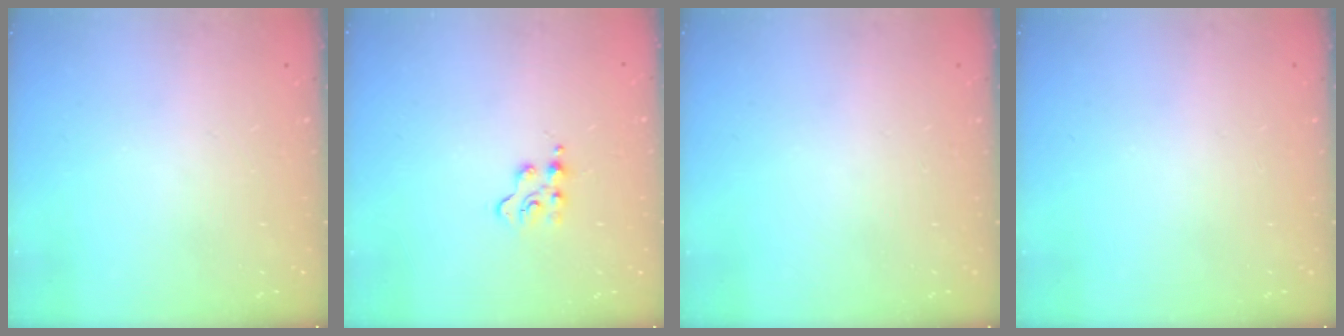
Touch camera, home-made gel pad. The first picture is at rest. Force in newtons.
{"total": 4.3, "press": 4.3, "slide": 0.5}
{"total": 0.0}
{"total": 0.0}